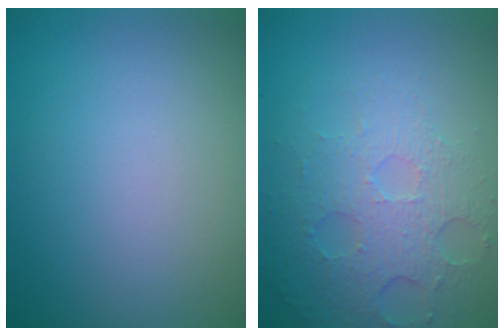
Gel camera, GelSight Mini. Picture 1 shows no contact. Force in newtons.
{"total": 4.9, "press": 3.4, "slide": 3.5}